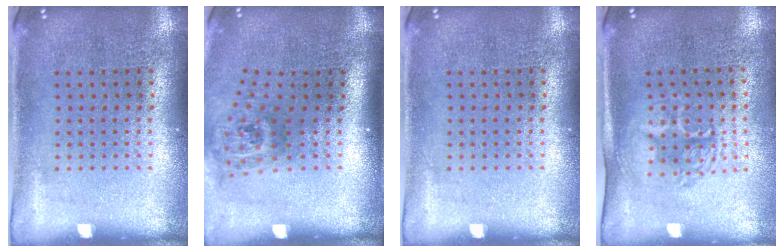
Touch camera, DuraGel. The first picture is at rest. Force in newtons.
{"total": 1.9, "press": 1.3, "slide": 1.4}
{"total": 0.0}
{"total": 1.7, "press": 1.4, "slide": 1.0}